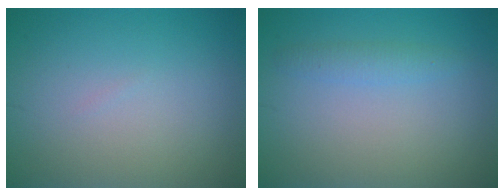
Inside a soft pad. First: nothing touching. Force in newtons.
{"total": 1.5, "press": 1.5, "slide": 0.1}